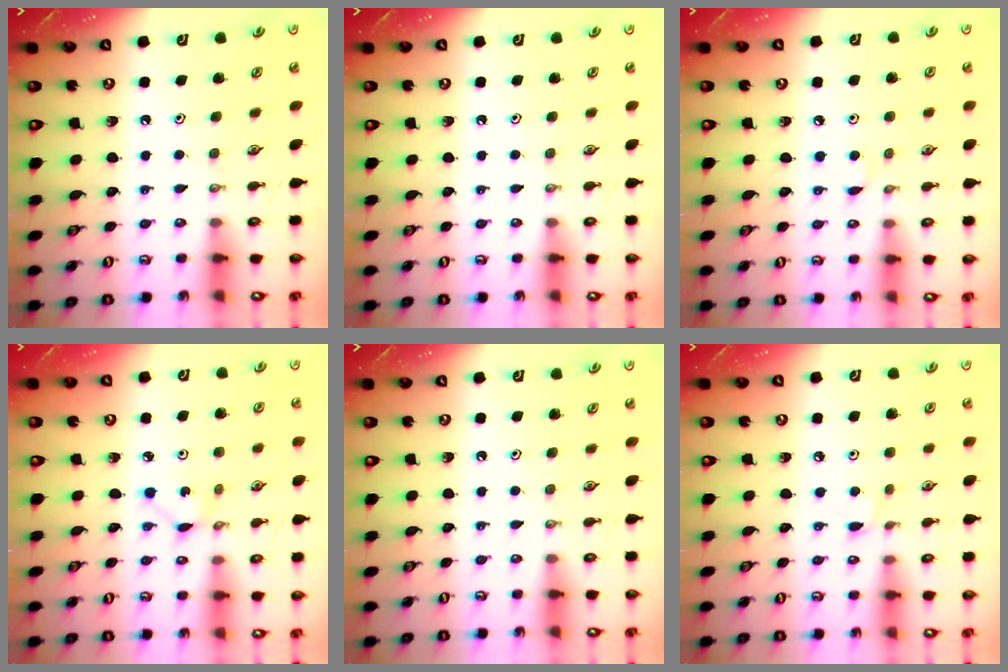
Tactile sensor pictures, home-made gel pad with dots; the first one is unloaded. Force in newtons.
{"total": 0.0}
{"total": 3.3, "press": 3.2, "slide": 0.4}
{"total": 2.3, "press": 2.3, "slide": 0.3}
{"total": 0.0}
{"total": 1.9, "press": 1.9, "slide": 0.2}